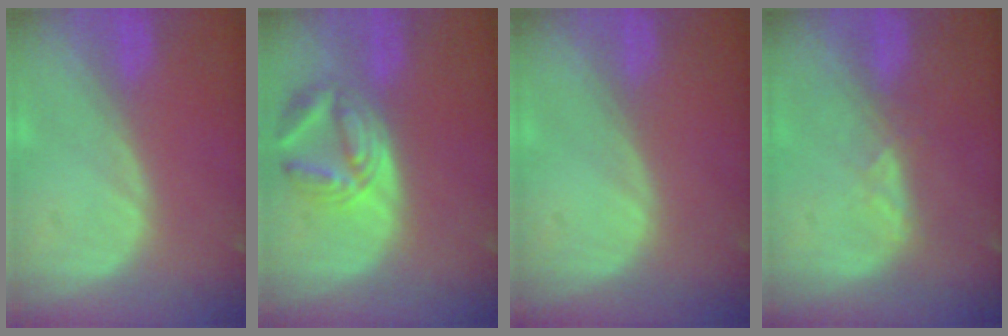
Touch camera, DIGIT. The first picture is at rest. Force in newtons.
{"total": 6.4, "press": 6.4, "slide": 0.9}
{"total": 0.0}
{"total": 2.0, "press": 1.9, "slide": 0.7}